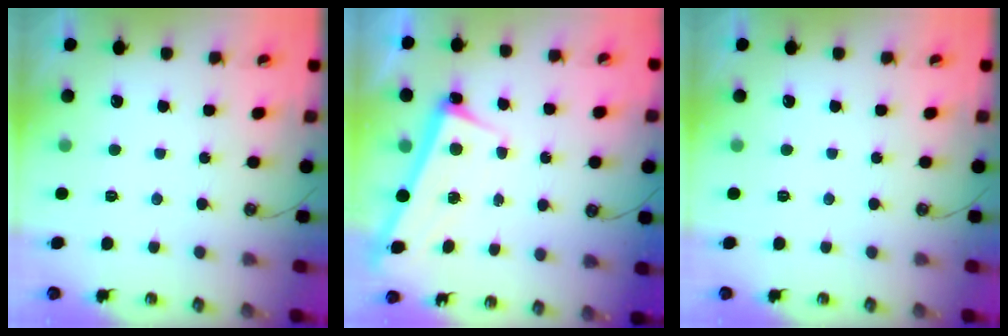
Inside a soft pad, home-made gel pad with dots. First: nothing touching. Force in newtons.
{"total": 2.9, "press": 2.8, "slide": 0.4}
{"total": 0.0}